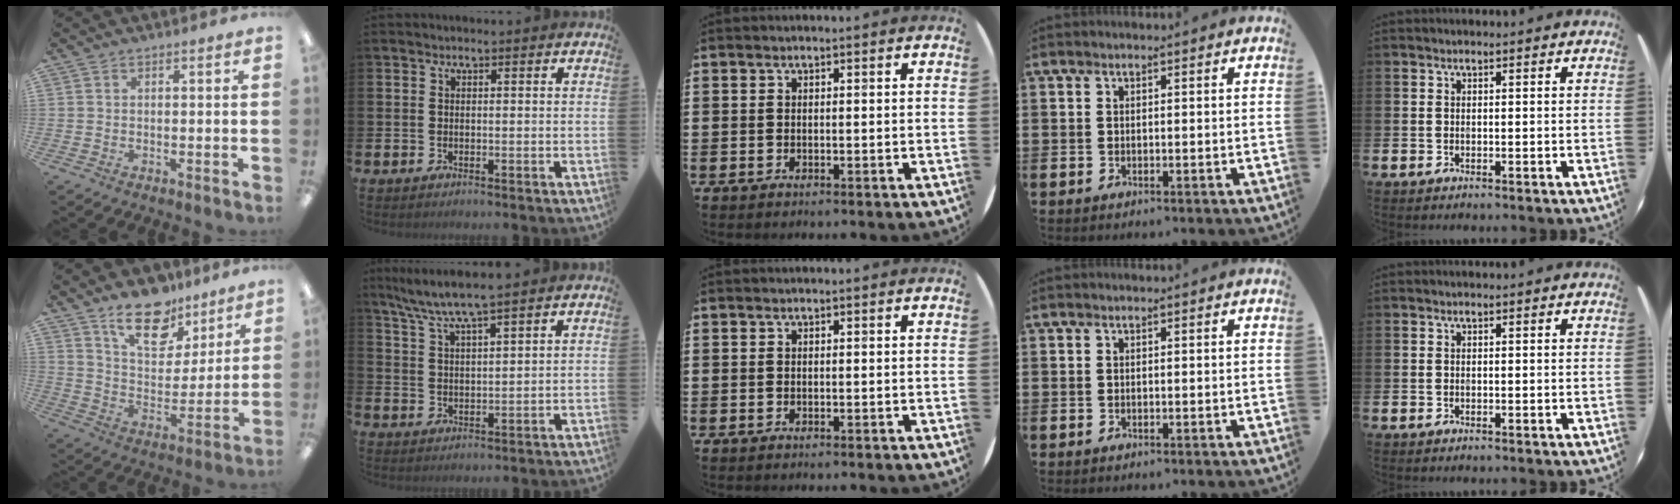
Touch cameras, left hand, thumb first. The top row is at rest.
{"thumb": {"total": 15.6, "force": [11.1, 8.0, 7.4], "torque": [-0.108, -0.062, 0.199]}, "index": {"total": 5.9, "force": [5.4, -0.4, 2.3], "torque": [-0.068, -0.022, 0.096]}}